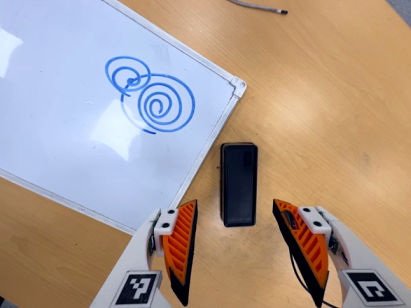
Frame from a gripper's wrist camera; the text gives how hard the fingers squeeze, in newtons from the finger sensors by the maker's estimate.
{"total": 0.0}